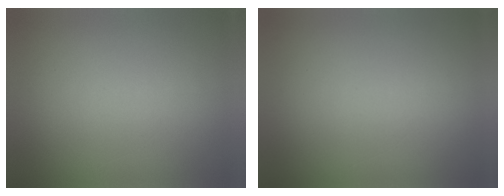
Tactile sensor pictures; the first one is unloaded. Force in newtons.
{"total": 0.0}